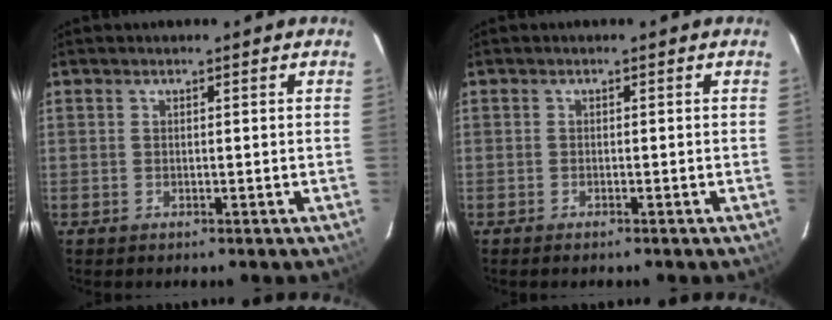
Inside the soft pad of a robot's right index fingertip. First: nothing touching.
{"total": 0.9, "force": [-0.8, 0.2, 0.4], "torque": [-0.011, -0.001, -0.016]}